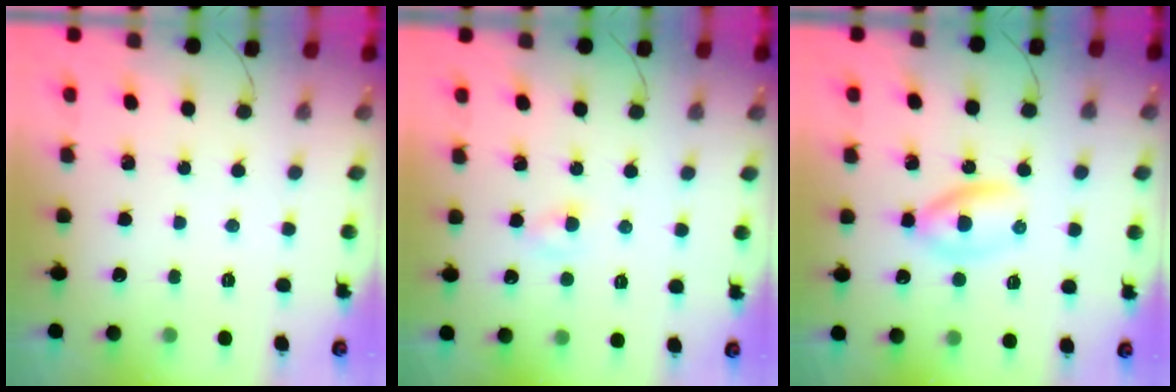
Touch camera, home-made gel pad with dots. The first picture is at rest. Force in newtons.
{"total": 1.0, "press": 0.8, "slide": 0.6}
{"total": 3.0, "press": 2.9, "slide": 0.9}